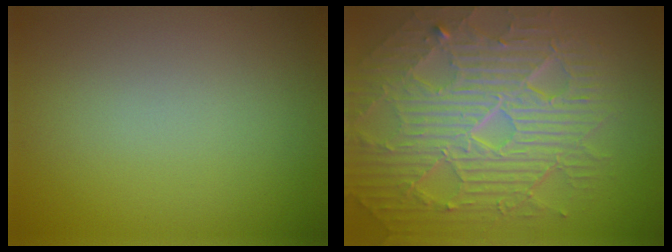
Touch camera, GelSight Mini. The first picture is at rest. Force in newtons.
{"total": 10.2, "press": 6.6, "slide": 7.8}